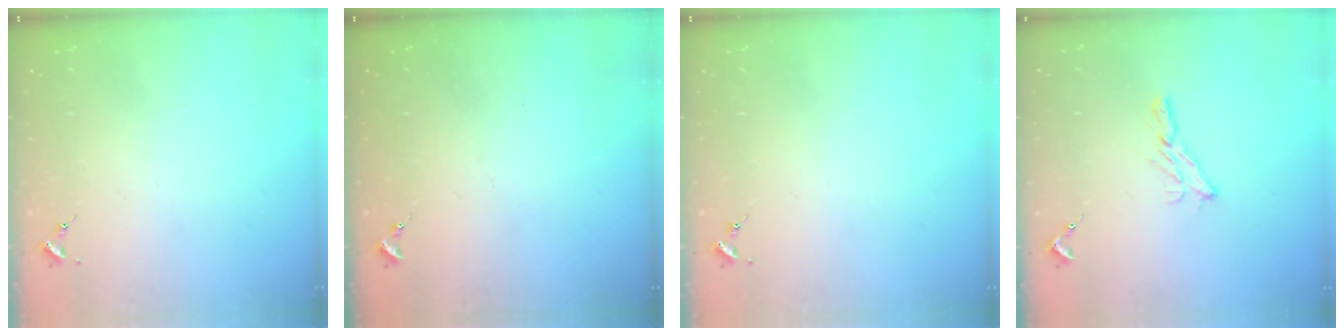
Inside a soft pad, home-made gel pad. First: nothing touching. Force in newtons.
{"total": 0.0}
{"total": 0.0}
{"total": 6.9, "press": 6.9, "slide": 0.3}